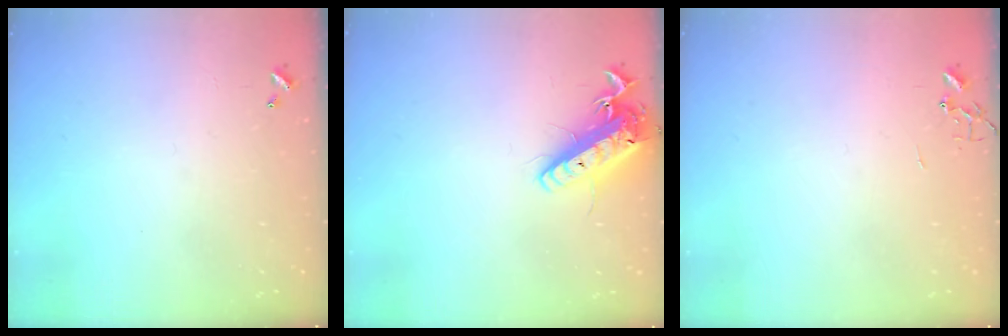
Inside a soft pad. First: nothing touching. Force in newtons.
{"total": 15.0, "press": 14.7, "slide": 3.1}
{"total": 0.0}